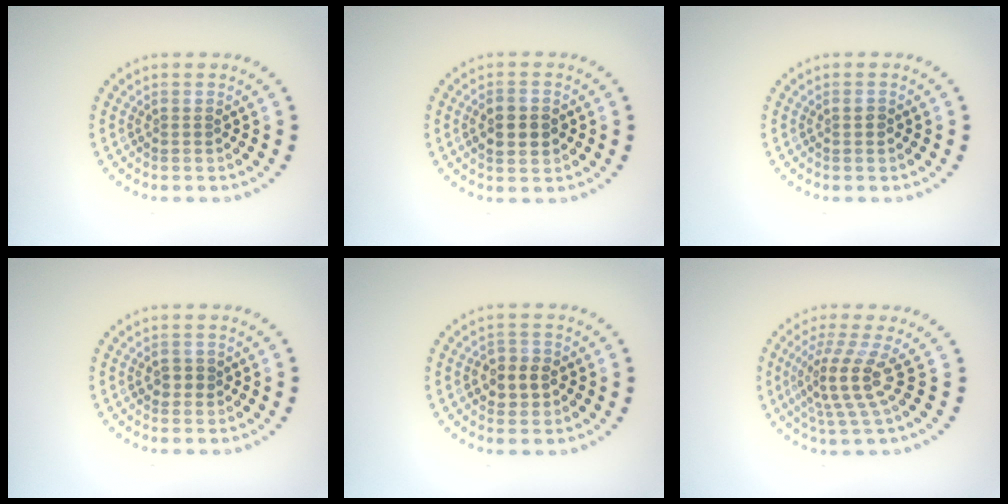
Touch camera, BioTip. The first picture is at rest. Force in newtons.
{"total": 2.9, "press": 2.9, "slide": 0.1}
{"total": 0.7, "press": 0.7, "slide": 0.0}
{"total": 1.3, "press": 1.2, "slide": 0.5}
{"total": 2.8, "press": 2.8, "slide": 0.4}
{"total": 4.0, "press": 2.7, "slide": 2.9}